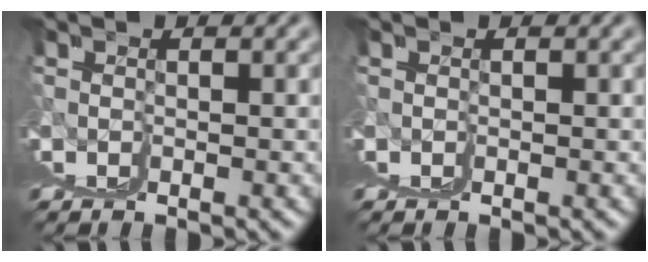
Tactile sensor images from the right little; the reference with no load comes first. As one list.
[{"total": 0.0}]